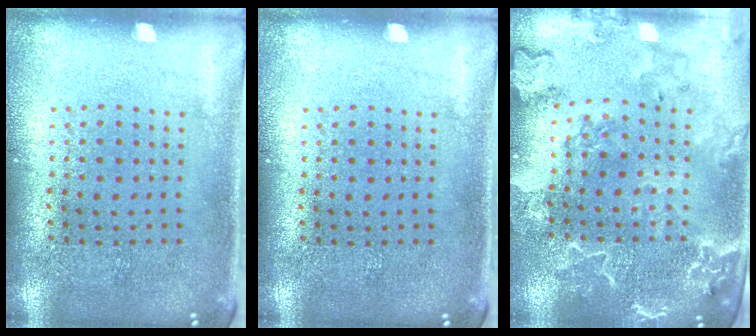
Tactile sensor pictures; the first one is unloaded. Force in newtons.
{"total": 0.0}
{"total": 2.6, "press": 2.5, "slide": 0.9}